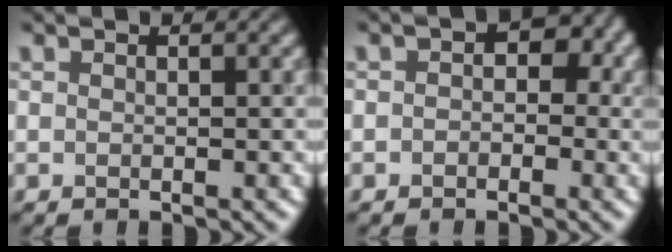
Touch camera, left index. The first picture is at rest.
{"total": 3.0, "force": [0.2, 2.3, 2.0], "torque": [-0.006, 0.005, -0.011]}